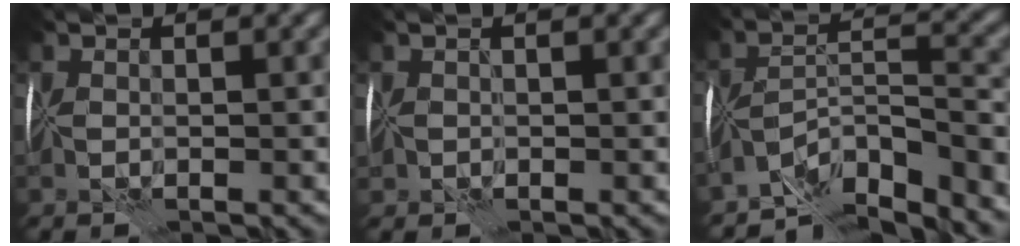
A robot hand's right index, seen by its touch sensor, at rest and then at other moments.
{"total": 1.0, "force": [-0.3, 0.8, 0.4], "torque": [-0.007, -0.006, -0.004]}
{"total": 9.0, "force": [-8.3, 0.7, 3.4], "torque": [-0.033, -0.013, -0.142]}